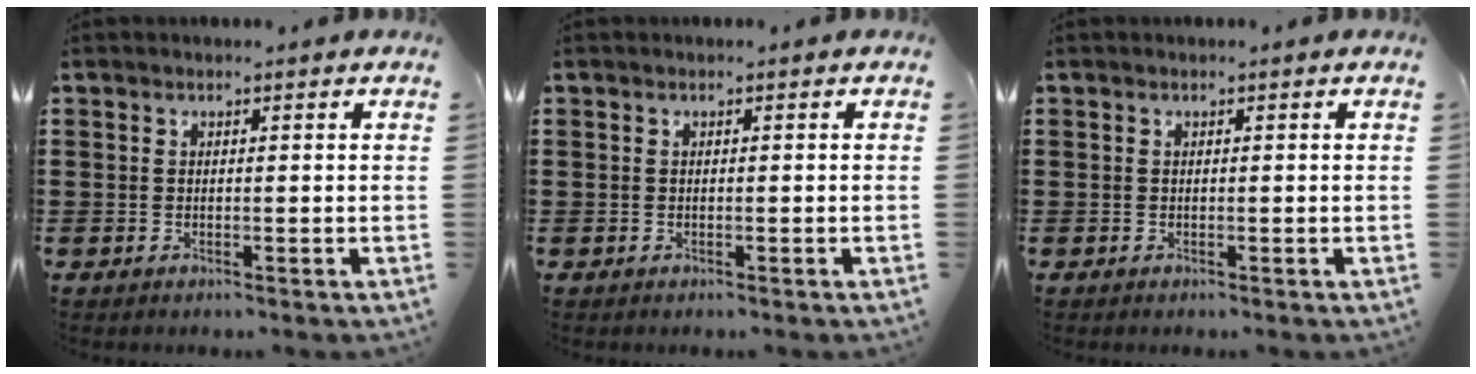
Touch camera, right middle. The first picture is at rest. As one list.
[{"total": 0.0}, {"total": 0.0}]